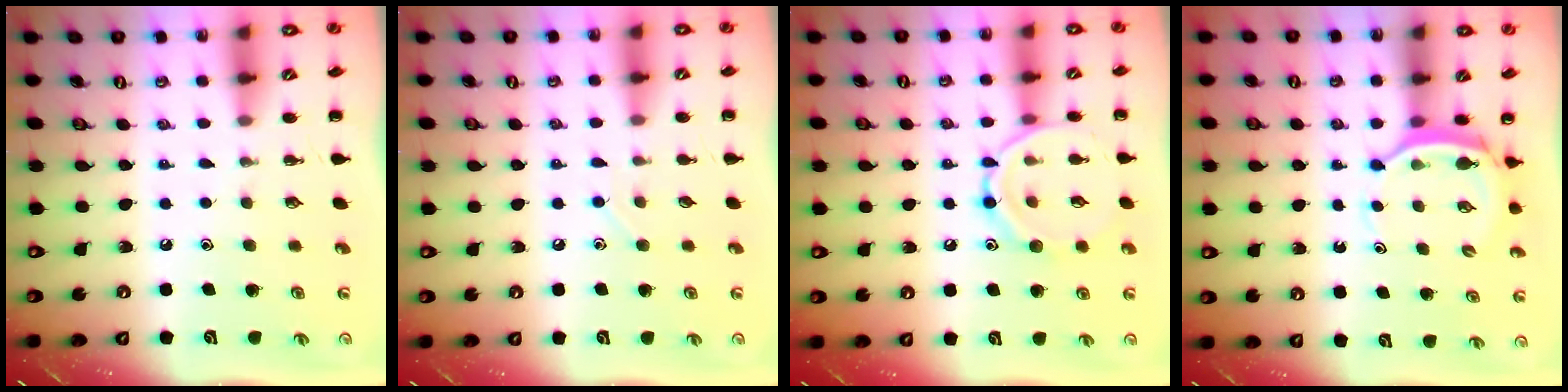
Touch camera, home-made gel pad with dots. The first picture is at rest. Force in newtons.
{"total": 3.4, "press": 3.2, "slide": 1.0}
{"total": 12.2, "press": 12.2, "slide": 0.5}
{"total": 4.3, "press": 4.2, "slide": 0.9}